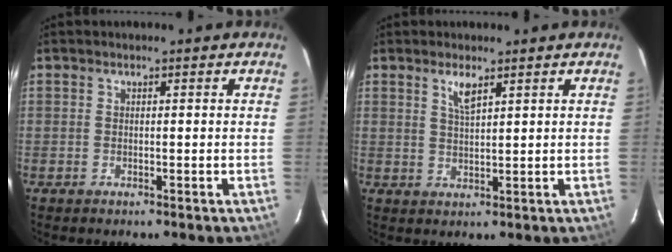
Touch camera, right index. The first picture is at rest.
{"total": 3.2, "force": [1.9, 0.8, 2.4], "torque": [-0.045, 0.001, 0.038]}